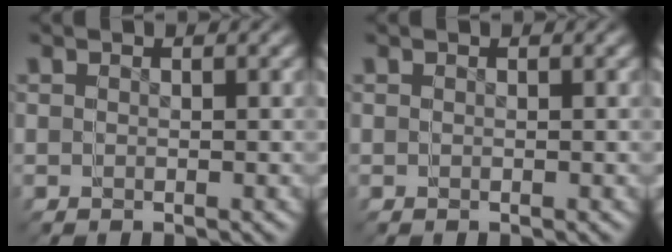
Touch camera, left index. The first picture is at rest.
{"total": 0.0}